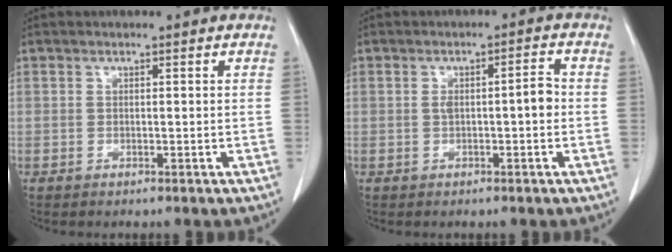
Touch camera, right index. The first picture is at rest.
{"total": 3.8, "force": [-0.2, 0.9, 3.6], "torque": [-0.062, 0.015, 0.000]}